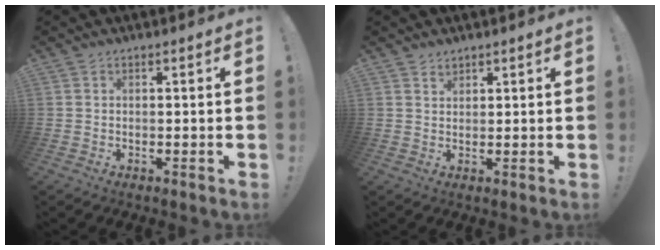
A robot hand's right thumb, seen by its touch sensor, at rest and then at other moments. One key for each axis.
{"total": 1.8, "fx": 1.6, "fy": 0.9, "fz": 0.3, "tx": 0.005, "ty": -0.012, "tz": 0.027}